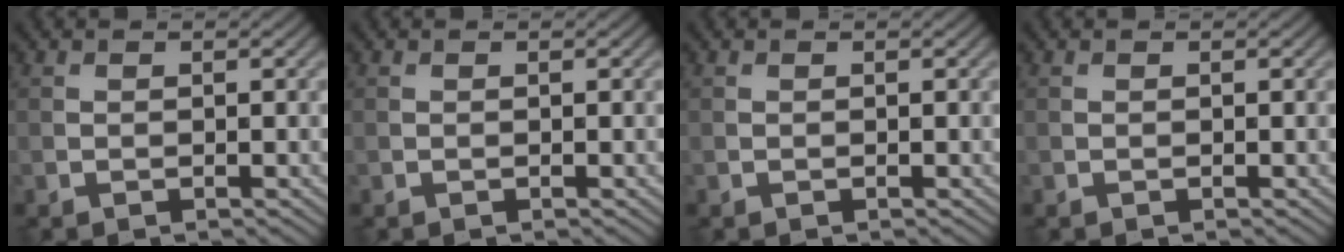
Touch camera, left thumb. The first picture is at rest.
{"total": 0.0}
{"total": 0.0}
{"total": 0.0}